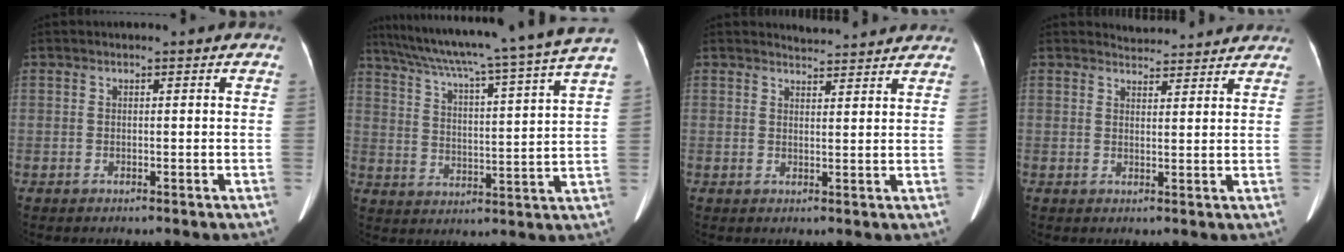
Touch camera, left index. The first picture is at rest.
{"total": 23.6, "force": [19.9, -1.8, 12.6], "torque": [-0.210, -0.030, 0.275]}
{"total": 4.7, "force": [4.7, 0.2, 0.3], "torque": [-0.015, 0.014, 0.056]}
{"total": 5.9, "force": [5.8, 1.1, 0.4], "torque": [-0.007, 0.016, 0.064]}